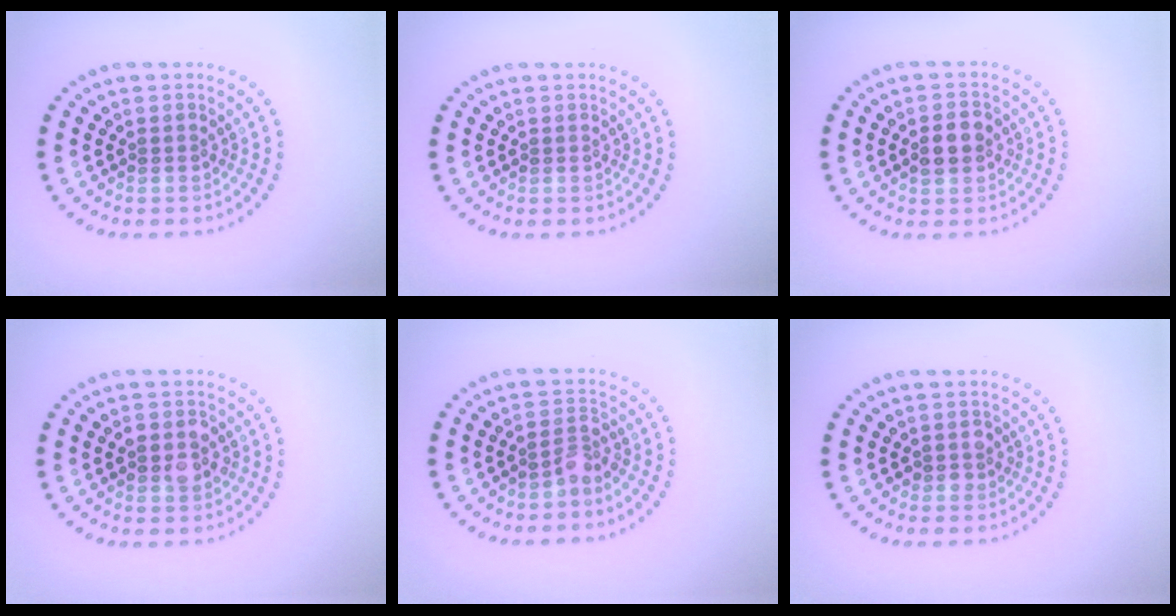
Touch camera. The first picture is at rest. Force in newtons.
{"total": 0.0}
{"total": 2.8, "press": 2.8, "slide": 0.1}
{"total": 2.7, "press": 2.7, "slide": 0.3}
{"total": 1.8, "press": 1.4, "slide": 1.1}
{"total": 1.4, "press": 1.2, "slide": 0.7}